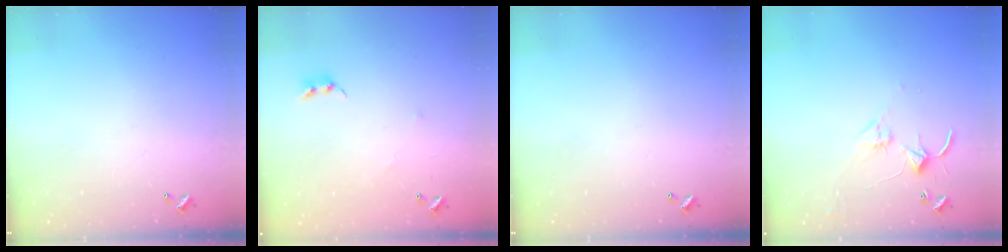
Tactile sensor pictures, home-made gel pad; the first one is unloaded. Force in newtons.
{"total": 5.5, "press": 5.5, "slide": 0.7}
{"total": 0.0}
{"total": 2.8, "press": 2.8, "slide": 0.4}